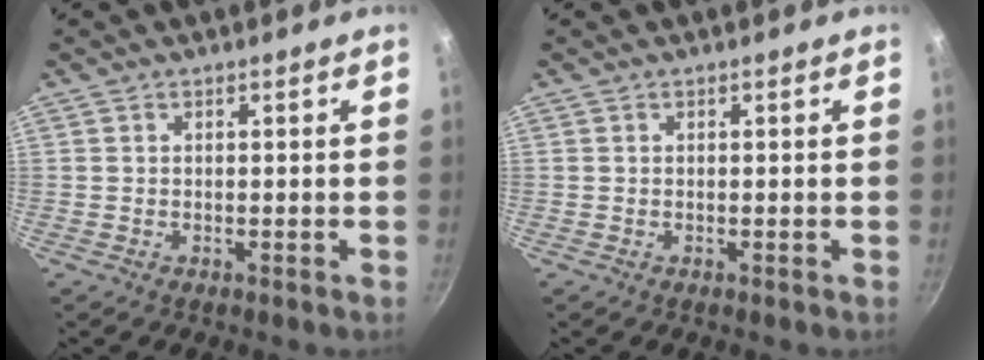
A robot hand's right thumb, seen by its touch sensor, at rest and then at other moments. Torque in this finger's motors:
{"motor_torque": [-0.01, 0.00, -0.06, -0.04, 0.00]}